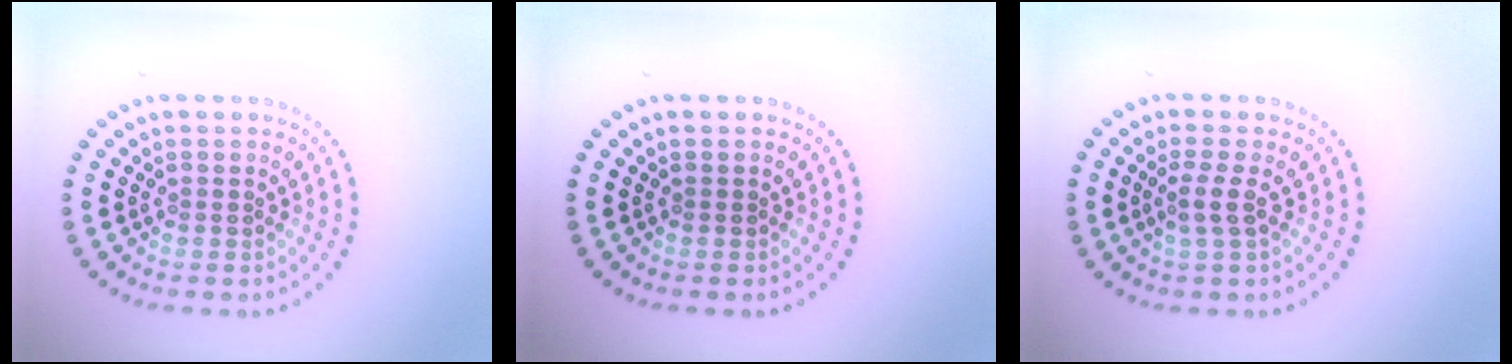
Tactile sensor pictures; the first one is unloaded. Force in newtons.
{"total": 0.0}
{"total": 1.7, "press": 1.3, "slide": 1.1}